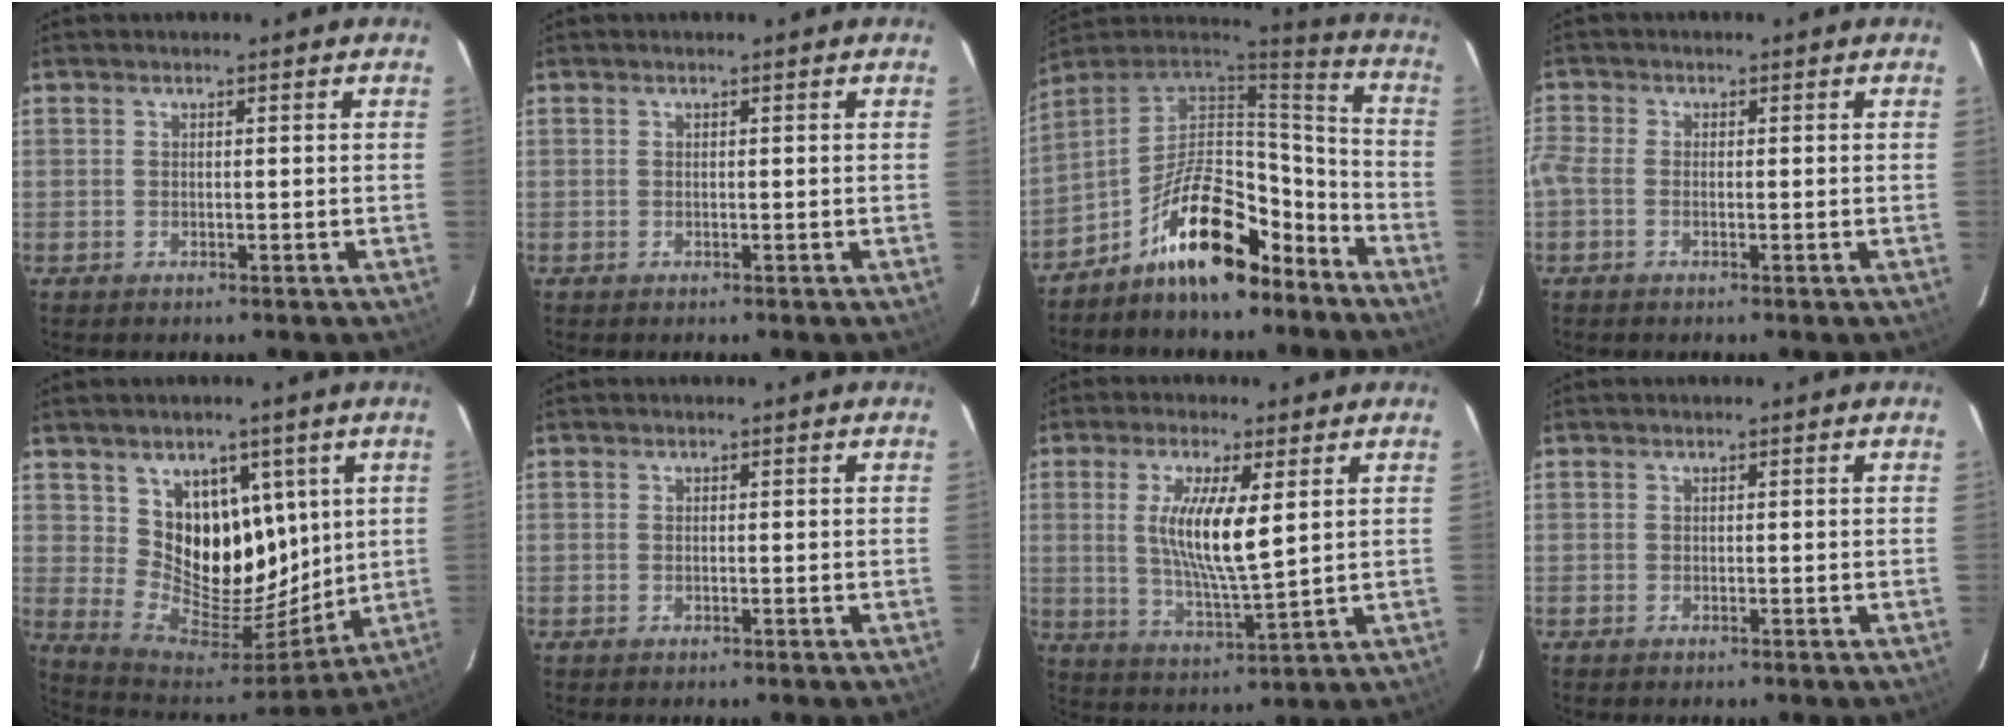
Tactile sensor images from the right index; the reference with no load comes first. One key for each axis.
{"total": 0.0}
{"total": 18.2, "fx": -11.2, "fy": 8.1, "fz": 11.8, "tx": -0.203, "ty": 0.039, "tz": -0.178}
{"total": 2.2, "fx": -1.0, "fy": 1.0, "fz": 1.7, "tx": -0.042, "ty": -0.002, "tz": -0.025}
{"total": 15.0, "fx": 5.9, "fy": 11.6, "fz": 7.4, "tx": -0.130, "ty": -0.020, "tz": 0.121}
{"total": 0.0}
{"total": 10.4, "fx": 2.4, "fy": 1.8, "fz": 9.9, "tx": -0.189, "ty": -0.010, "tz": 0.047}
{"total": 0.0}